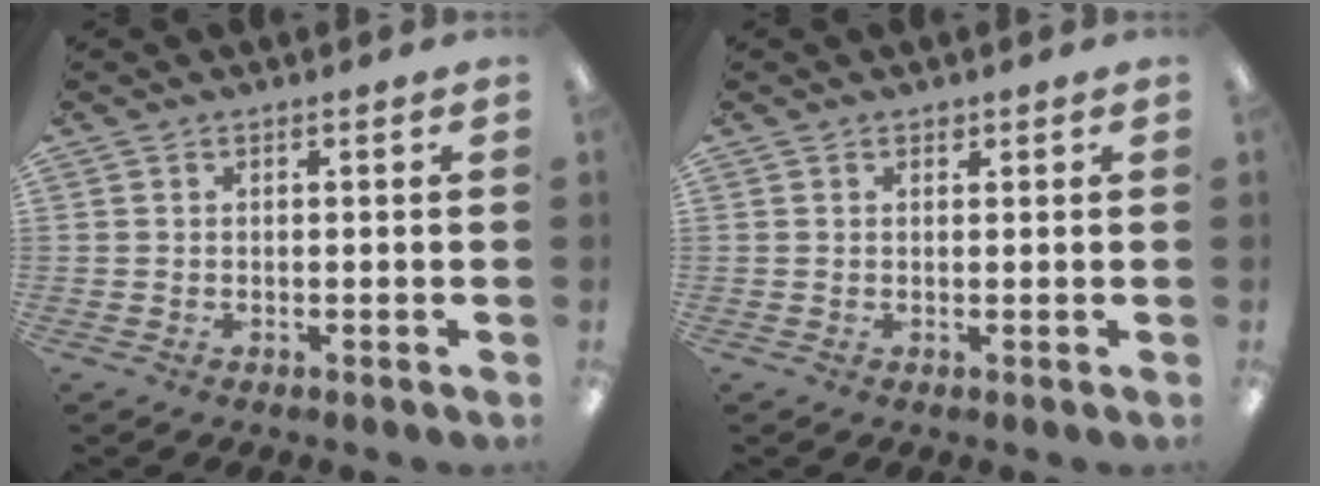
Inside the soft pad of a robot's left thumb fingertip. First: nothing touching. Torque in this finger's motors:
{"motor_torque": [0.02, -0.04, 0.28, -0.15, 0.00]}